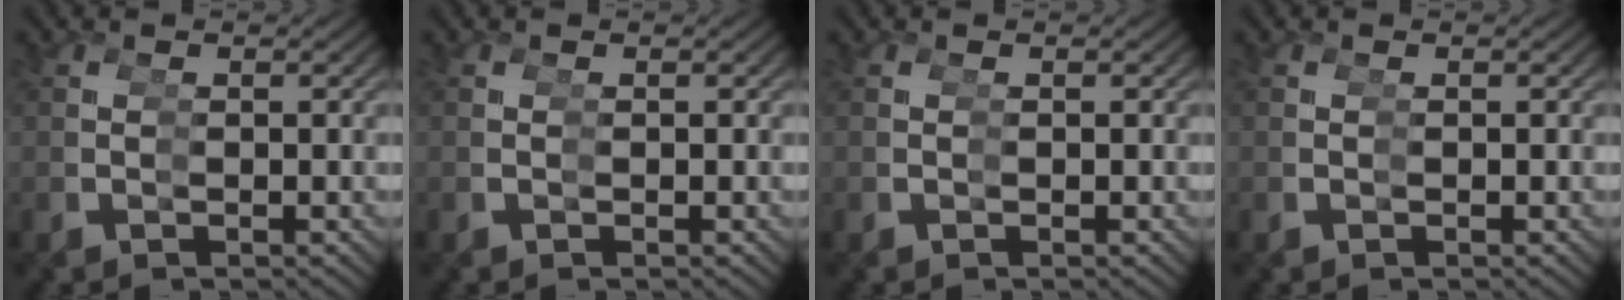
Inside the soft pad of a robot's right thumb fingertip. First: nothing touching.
{"total": 0.0}
{"total": 0.0}
{"total": 0.0}